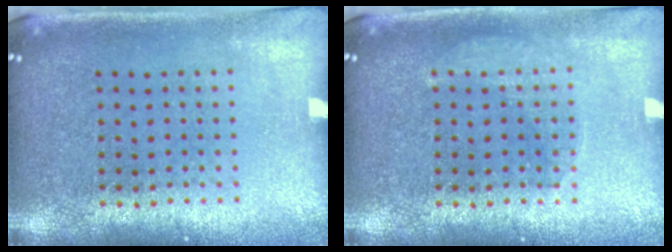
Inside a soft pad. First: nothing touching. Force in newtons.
{"total": 1.3, "press": 1.3, "slide": 0.2}